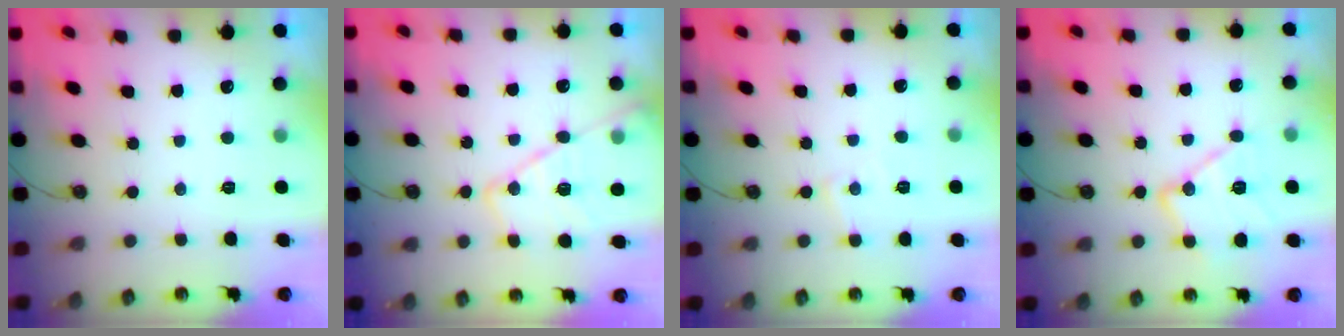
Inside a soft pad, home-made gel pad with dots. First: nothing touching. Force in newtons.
{"total": 15.5, "press": 15.4, "slide": 1.2}
{"total": 5.2, "press": 5.2, "slide": 0.4}
{"total": 14.9, "press": 14.9, "slide": 1.3}